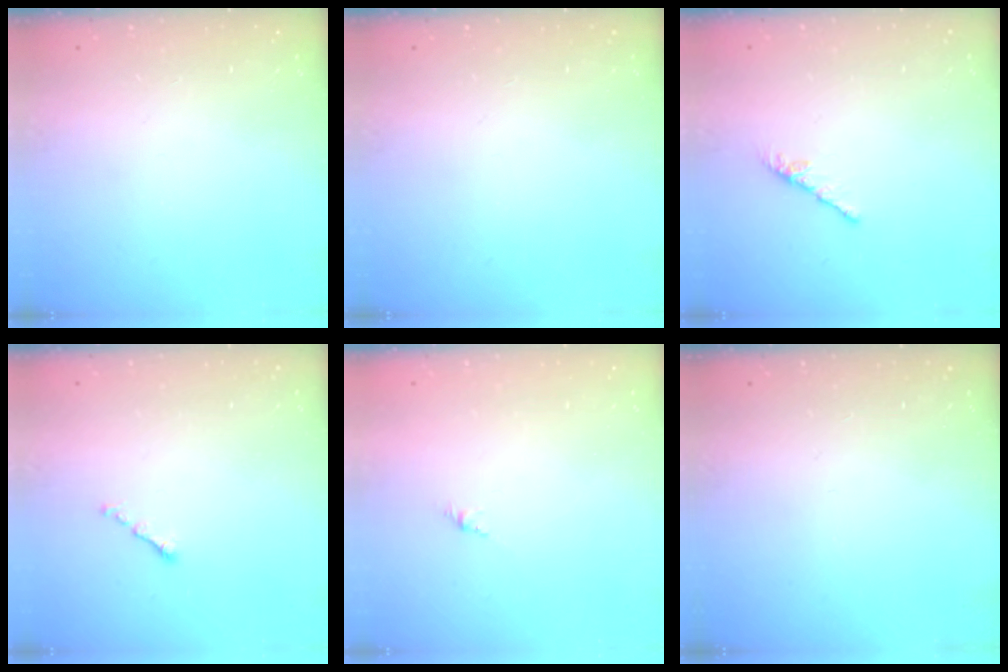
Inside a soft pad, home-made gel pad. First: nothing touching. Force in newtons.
{"total": 0.0}
{"total": 0.0}
{"total": 0.8, "press": 0.6, "slide": 0.4}
{"total": 1.6, "press": 1.5, "slide": 0.5}
{"total": 0.0}